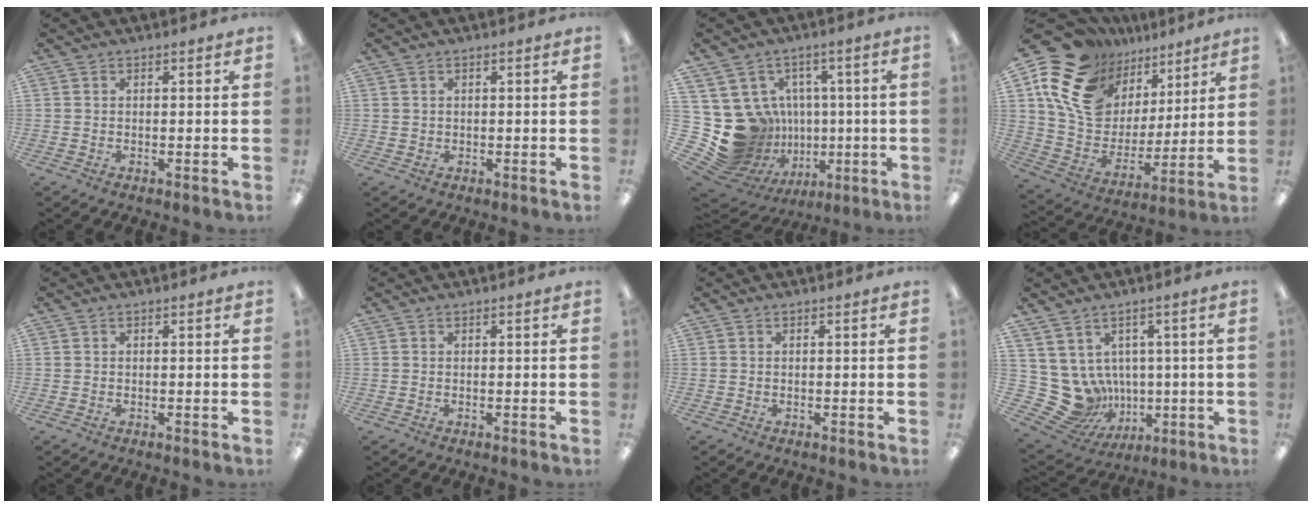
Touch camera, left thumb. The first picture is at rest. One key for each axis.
{"total": 1.1, "fx": 0.4, "fy": 1.0, "fz": 0.0, "tx": -0.001, "ty": 0.004, "tz": 0.007}
{"total": 18.7, "fx": -0.8, "fy": 17.5, "fz": 6.5, "tx": -0.146, "ty": -0.022, "tz": 0.040}
{"total": 19.1, "fx": 10.9, "fy": 13.1, "fz": 8.6, "tx": -0.170, "ty": -0.062, "tz": 0.209}
{"total": 0.0}
{"total": 0.0}
{"total": 0.0}
{"total": 11.2, "fx": -0.4, "fy": 10.5, "fz": 3.7, "tx": -0.123, "ty": -0.025, "tz": 0.008}